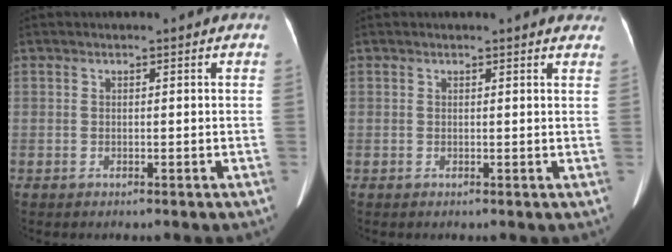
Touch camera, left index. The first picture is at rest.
{"total": 4.6, "force": [4.3, 0.8, 1.4], "torque": [-0.007, -0.004, 0.026]}